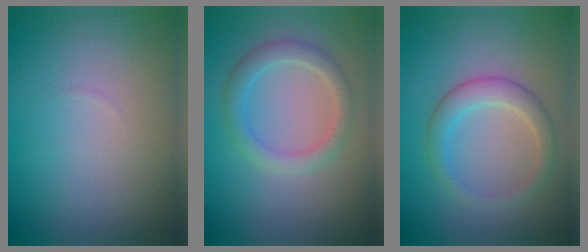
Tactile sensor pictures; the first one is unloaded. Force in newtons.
{"total": 2.5, "press": 2.5, "slide": 0.0}
{"total": 2.8, "press": 2.8, "slide": 0.2}